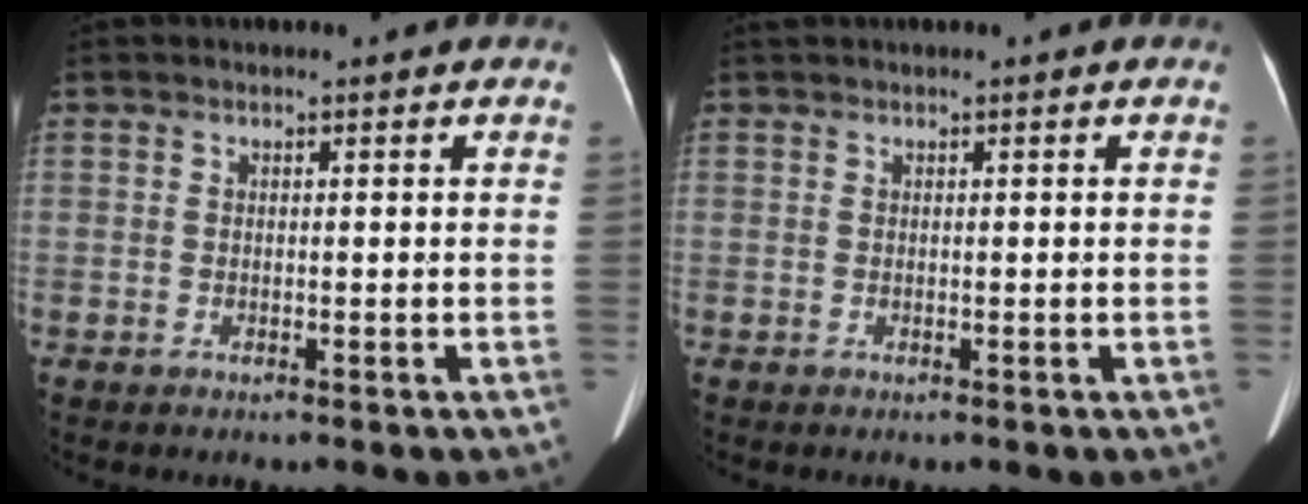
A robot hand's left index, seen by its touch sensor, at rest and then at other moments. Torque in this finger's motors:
{"motor_torque": [0.04, -0.05, -0.01, 0.01]}